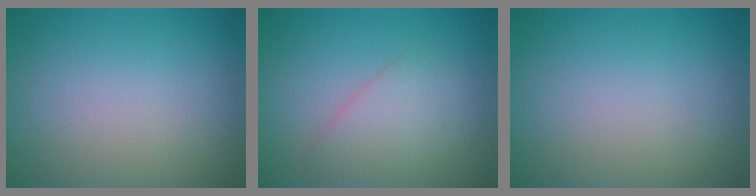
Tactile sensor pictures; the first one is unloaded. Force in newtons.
{"total": 2.4, "press": 2.4, "slide": 0.1}
{"total": 0.0}